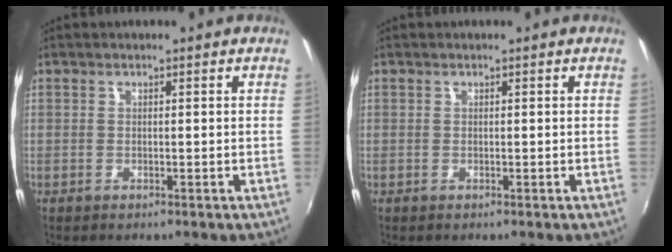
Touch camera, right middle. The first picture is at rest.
{"total": 0.0}